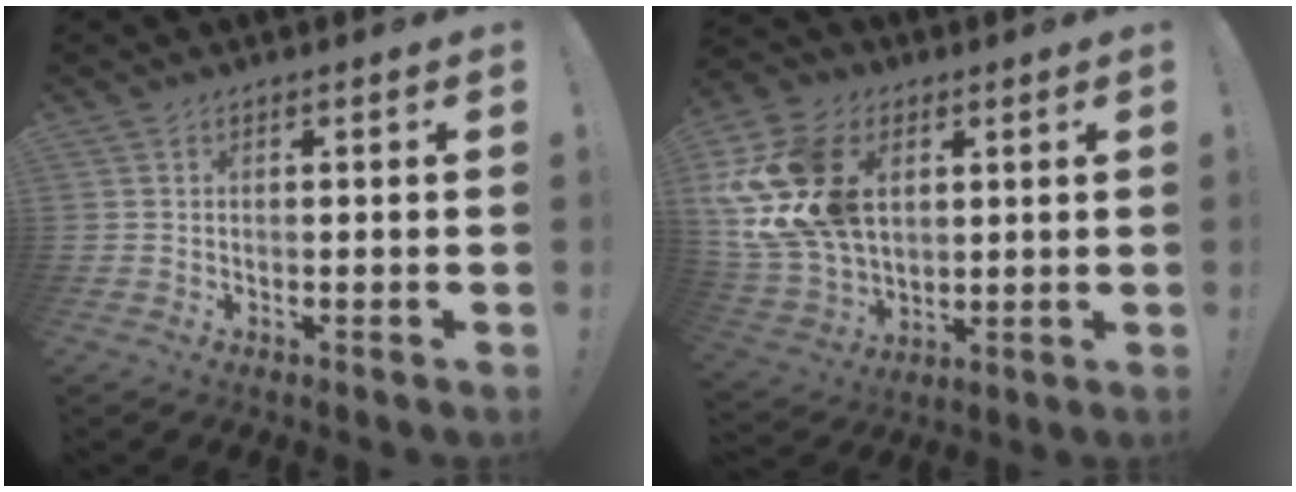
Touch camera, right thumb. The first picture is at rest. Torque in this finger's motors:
{"motor_torque": [0.61, 0.71, 1.47, 0.65, 0.36]}